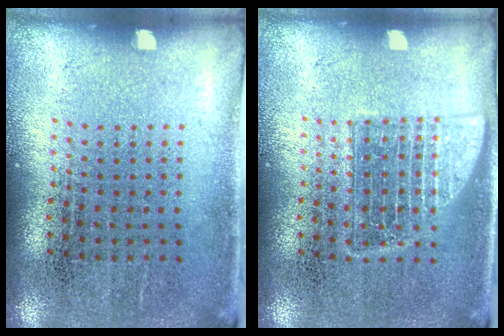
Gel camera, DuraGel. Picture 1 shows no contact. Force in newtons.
{"total": 1.2, "press": 1.2, "slide": 0.2}